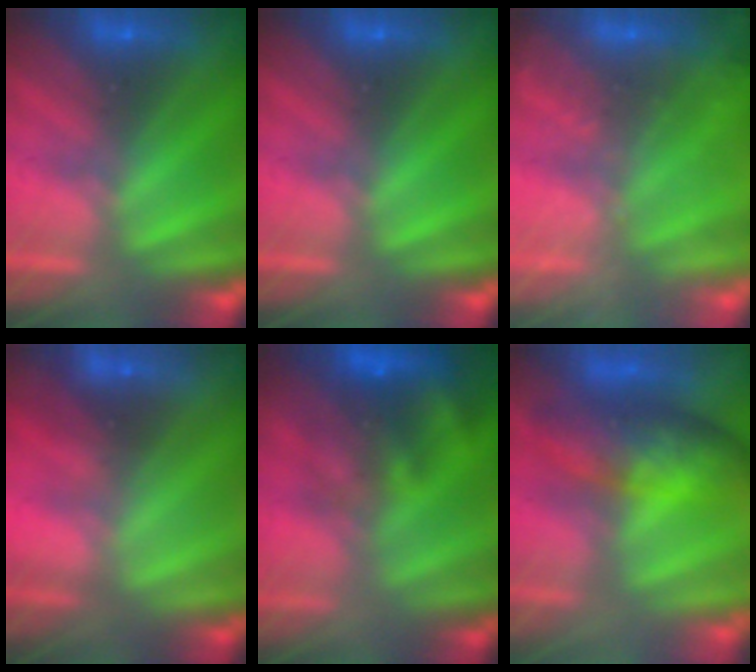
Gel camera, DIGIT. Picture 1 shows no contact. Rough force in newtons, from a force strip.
{"total": 0.0}
{"total": 2.4}
{"total": 1.9}
{"total": 5.7}
{"total": 8.1}